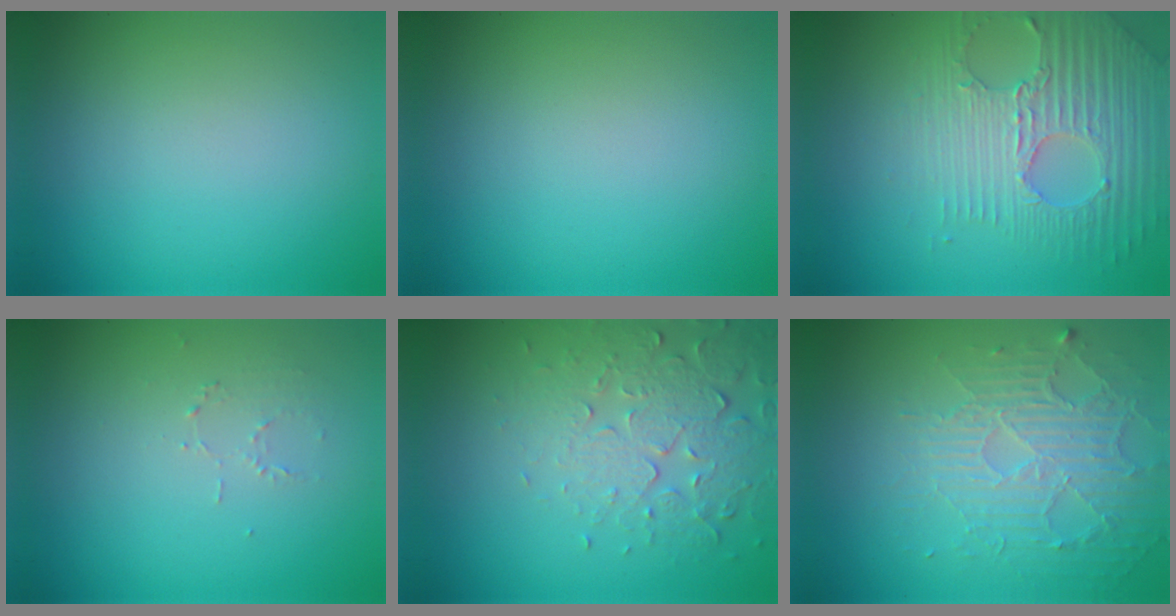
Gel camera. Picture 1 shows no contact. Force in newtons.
{"total": 0.0}
{"total": 4.8, "press": 4.3, "slide": 2.2}
{"total": 0.7, "press": 0.4, "slide": 0.6}
{"total": 5.1, "press": 3.7, "slide": 3.5}
{"total": 4.3, "press": 3.4, "slide": 2.6}